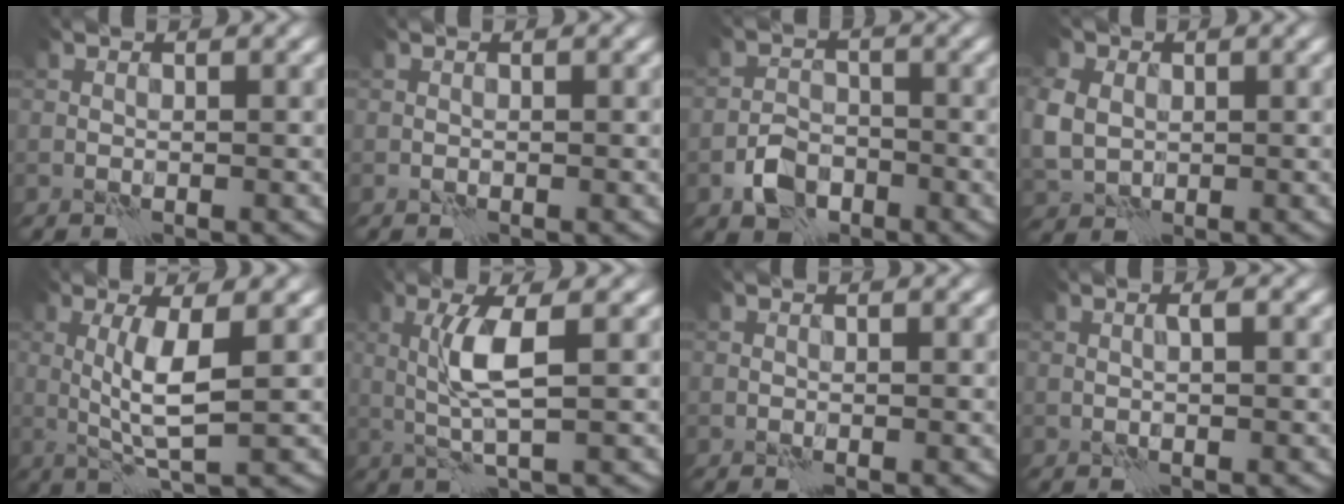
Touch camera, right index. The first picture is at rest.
{"total": 0.0}
{"total": 3.5, "force": [-2.0, 2.4, 1.7], "torque": [-0.025, 0.003, -0.044]}
{"total": 4.6, "force": [0.5, 3.9, 2.5], "torque": [-0.080, 0.006, 0.013]}
{"total": 4.4, "force": [0.4, 0.7, 4.3], "torque": [-0.090, -0.001, 0.013]}
{"total": 3.9, "force": [0.6, 0.6, 3.9], "torque": [-0.083, 0.005, 0.016]}
{"total": 0.0}
{"total": 0.8, "force": [0.2, 0.1, 0.7], "torque": [-0.015, 0.005, 0.004]}